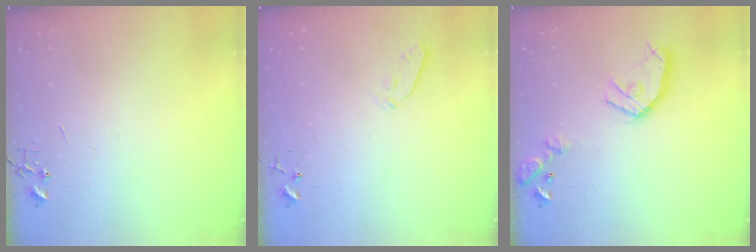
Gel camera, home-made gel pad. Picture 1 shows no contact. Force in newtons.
{"total": 3.7, "press": 3.6, "slide": 0.6}
{"total": 14.7, "press": 14.6, "slide": 1.6}